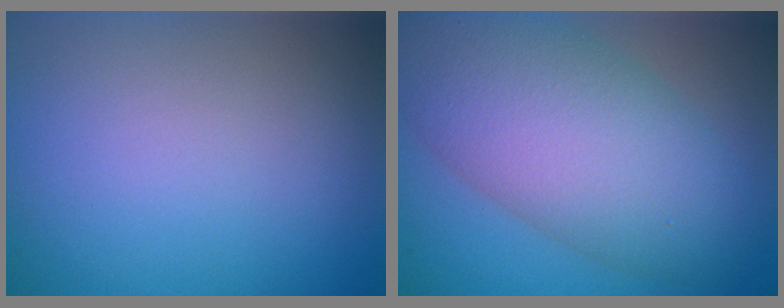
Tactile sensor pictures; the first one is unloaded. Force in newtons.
{"total": 10.2, "press": 10.2, "slide": 0.7}